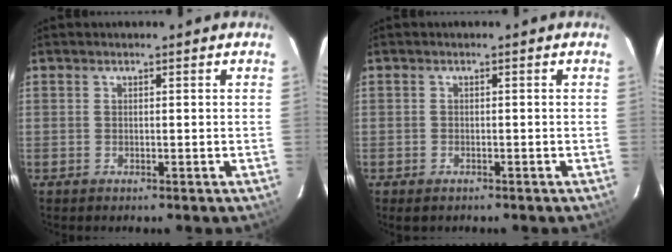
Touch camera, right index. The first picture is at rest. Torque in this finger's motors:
{"motor_torque": [0.17, -0.16, -0.05, -0.03]}